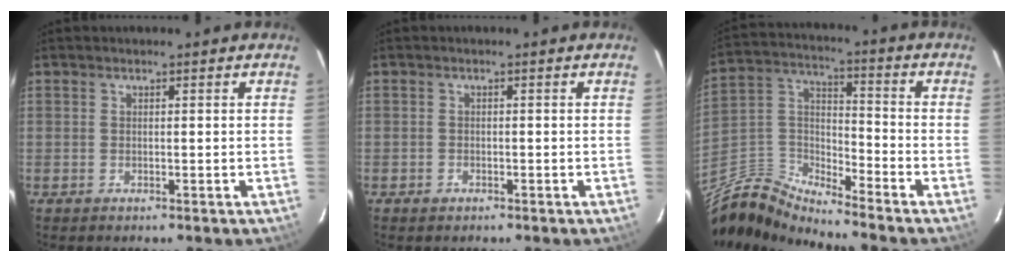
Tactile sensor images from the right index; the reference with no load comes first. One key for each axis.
{"total": 1.2, "fx": -0.8, "fy": 0.8, "fz": 0.2, "tx": -0.004, "ty": 0.002, "tz": -0.014}
{"total": 8.9, "fx": -8.5, "fy": 1.1, "fz": 2.5, "tx": -0.078, "ty": 0.021, "tz": -0.187}